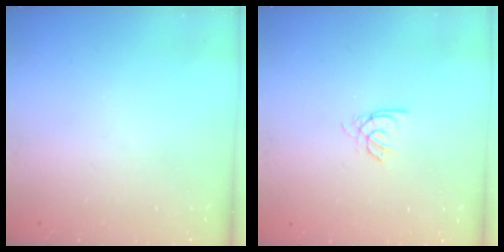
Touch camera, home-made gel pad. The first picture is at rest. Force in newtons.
{"total": 2.4, "press": 2.4, "slide": 0.4}